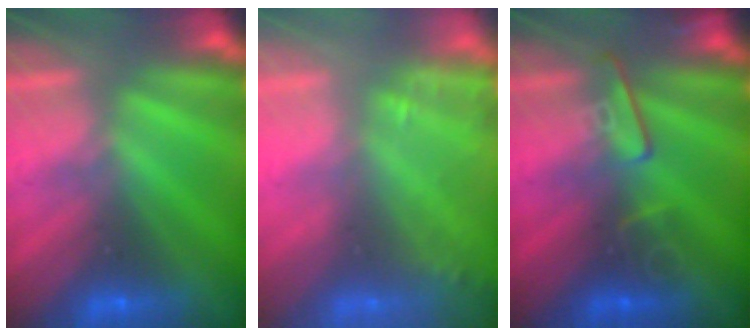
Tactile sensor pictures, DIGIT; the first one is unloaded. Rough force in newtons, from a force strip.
{"total": 1.4}
{"total": 2.5}